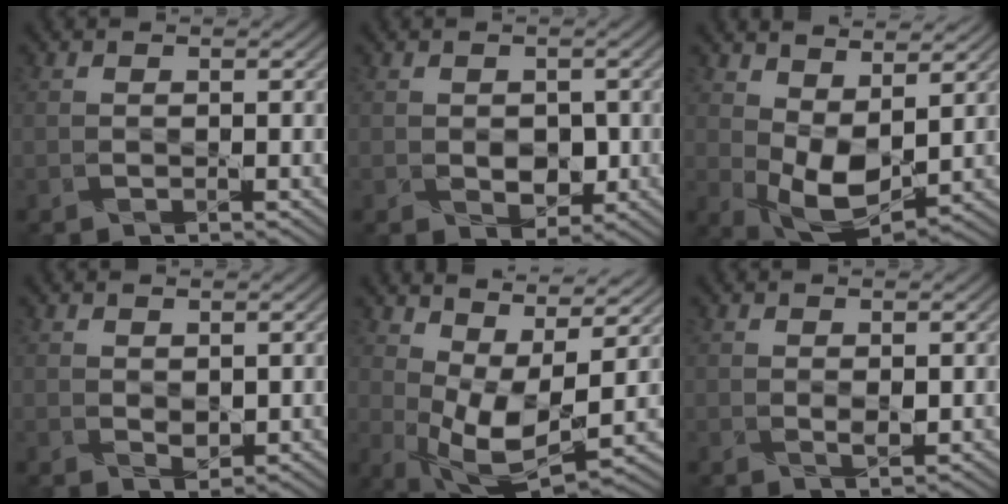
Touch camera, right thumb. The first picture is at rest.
{"total": 2.8, "force": [-0.4, 2.2, 1.7], "torque": [-0.032, -0.007, -0.005]}
{"total": 8.0, "force": [2.9, 4.3, 6.1], "torque": [-0.131, -0.003, 0.054]}
{"total": 1.2, "force": [0.6, 0.8, 0.7], "torque": [-0.017, -0.004, 0.014]}
{"total": 10.0, "force": [4.0, 4.4, 8.0], "torque": [-0.157, -0.006, 0.072]}
{"total": 1.2, "force": [0.3, 0.6, 1.0], "torque": [-0.022, -0.003, 0.007]}